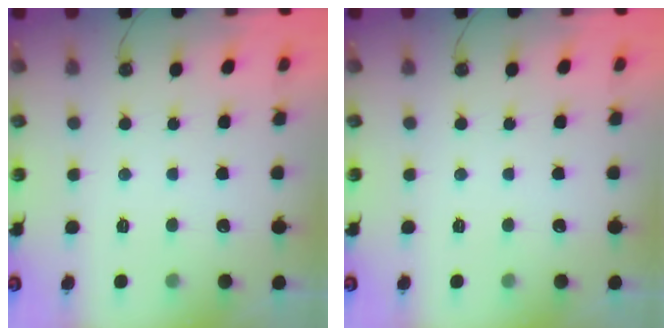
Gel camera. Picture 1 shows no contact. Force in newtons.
{"total": 0.0}